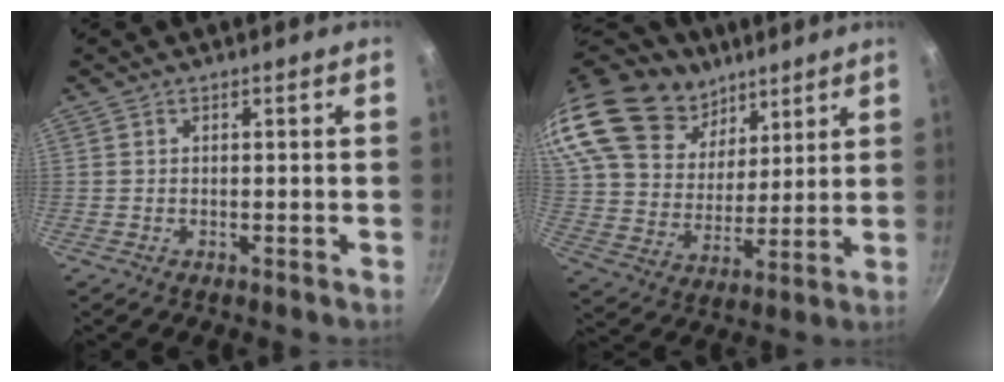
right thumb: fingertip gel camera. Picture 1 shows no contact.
{"total": 27.5, "force": [18.9, 16.4, 11.3], "torque": [-0.219, -0.035, 0.358]}